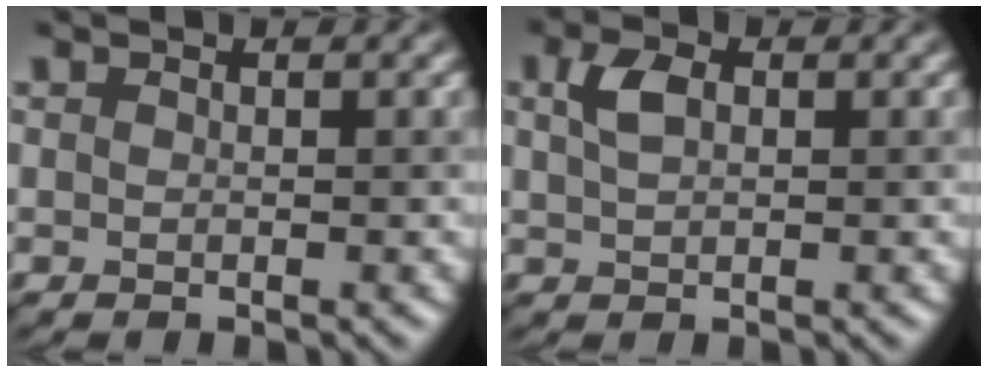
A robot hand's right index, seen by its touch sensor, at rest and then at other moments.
{"total": 2.4, "force": [0.9, 1.4, 1.7], "torque": [-0.041, 0.006, 0.016]}